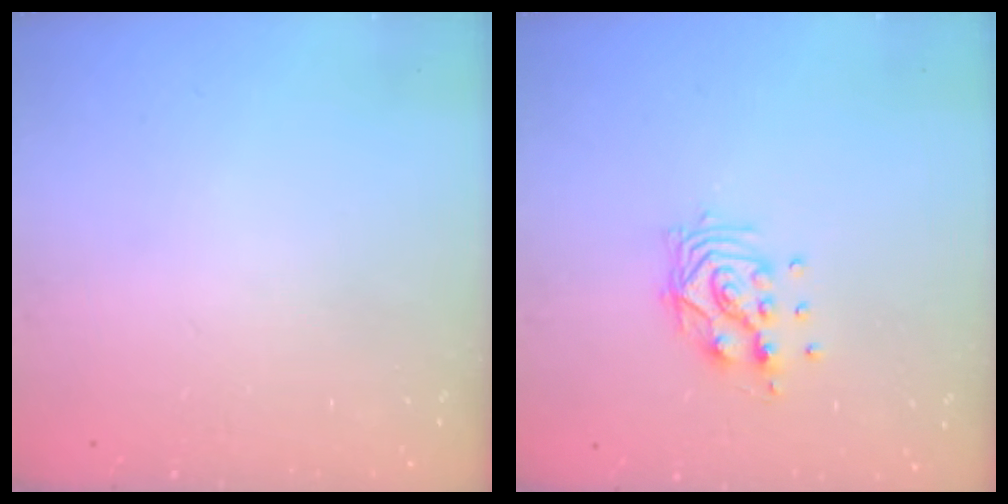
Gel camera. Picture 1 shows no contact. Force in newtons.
{"total": 9.8, "press": 9.8, "slide": 0.7}